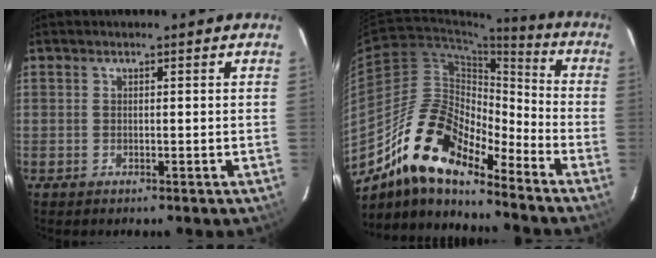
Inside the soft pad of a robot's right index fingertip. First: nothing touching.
{"total": 17.5, "force": [-13.2, 5.4, 10.1], "torque": [-0.178, -0.007, -0.260]}